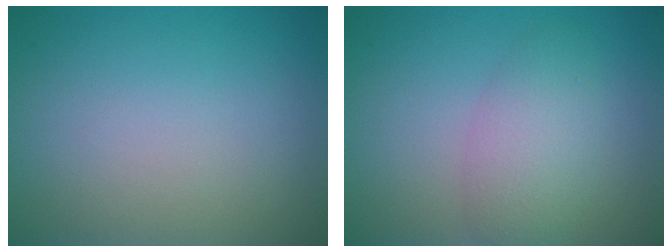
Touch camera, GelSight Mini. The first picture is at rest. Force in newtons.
{"total": 3.6, "press": 3.6, "slide": 0.0}